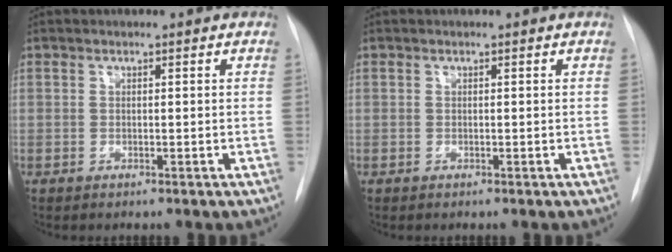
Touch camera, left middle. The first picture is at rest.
{"total": 0.0}